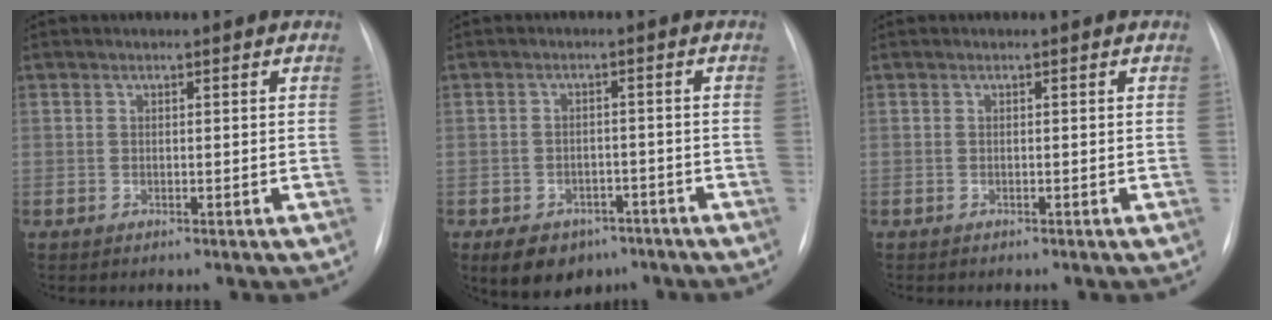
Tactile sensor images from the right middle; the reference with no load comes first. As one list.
[{"total": 8.3, "force": [-5.5, 5.4, 3.1], "torque": [-0.050, 0.007, -0.074]}, {"total": 0.0}]